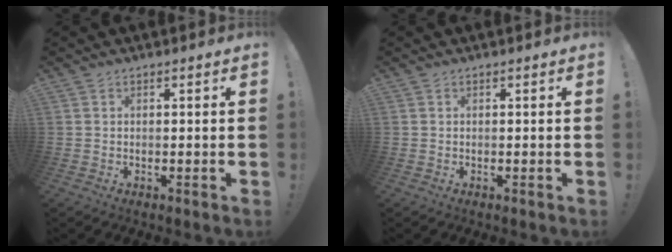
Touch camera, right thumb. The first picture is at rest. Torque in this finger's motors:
{"motor_torque": [-0.01, 0.01, -0.01, 0.00, 0.01]}